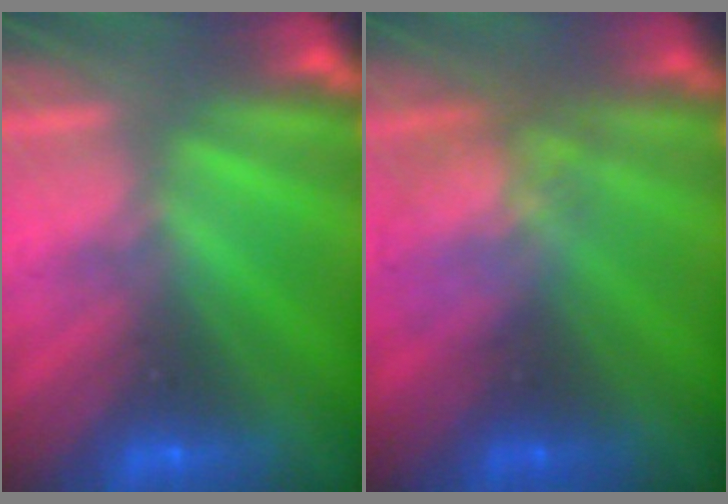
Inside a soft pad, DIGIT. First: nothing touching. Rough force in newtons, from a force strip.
{"total": 3.3}